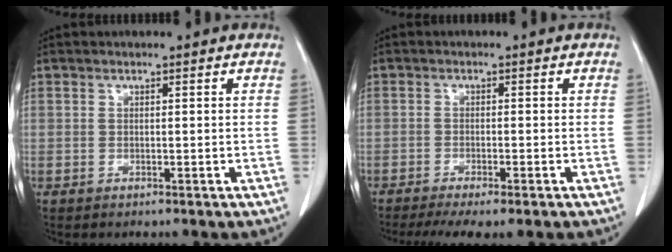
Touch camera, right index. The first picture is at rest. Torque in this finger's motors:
{"motor_torque": [0.81, -0.85, 0.37, 0.10]}